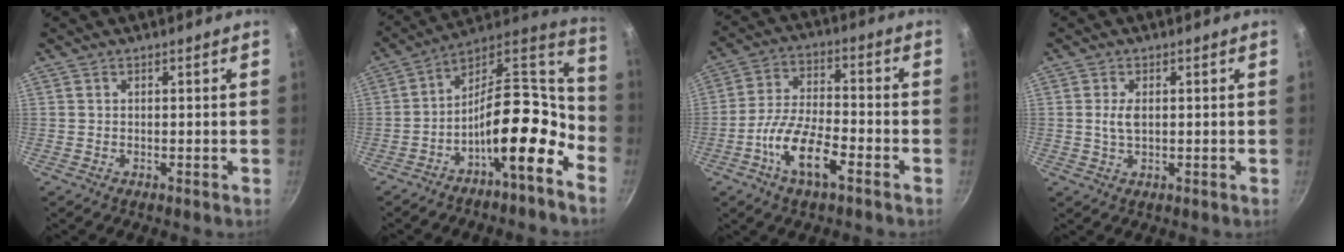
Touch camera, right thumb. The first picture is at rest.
{"total": 17.8, "force": [-8.5, 6.9, 14.1], "torque": [-0.179, 0.090, -0.154]}
{"total": 11.4, "force": [-5.3, 4.3, 9.1], "torque": [-0.170, 0.033, -0.108]}
{"total": 3.0, "force": [0.3, 1.6, 2.5], "torque": [-0.047, 0.001, 0.008]}